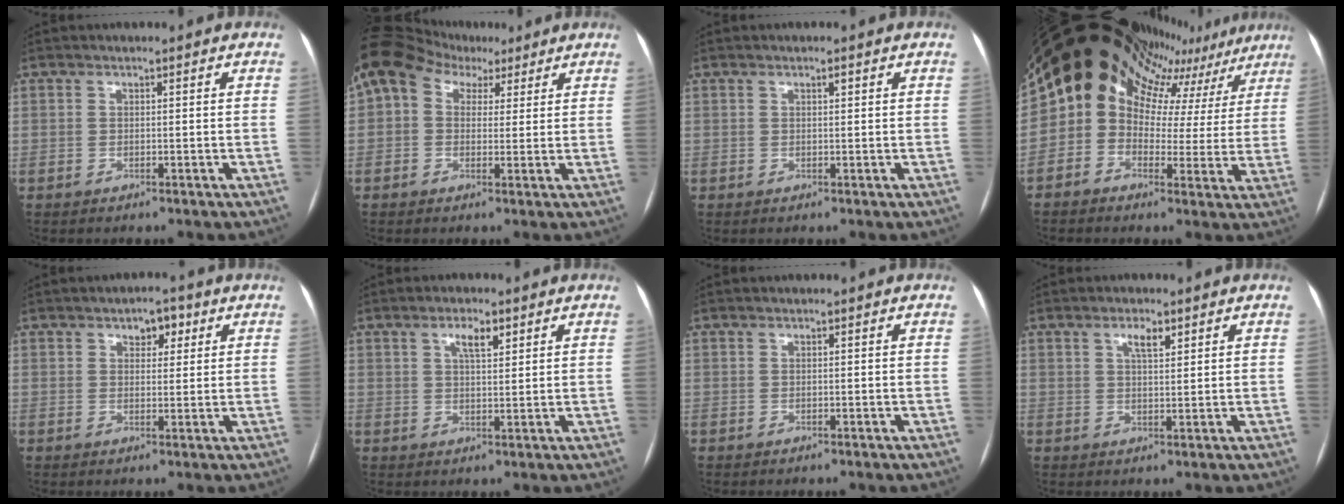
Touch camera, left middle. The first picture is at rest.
{"total": 7.6, "force": [3.5, 5.6, 3.7], "torque": [-0.077, 0.051, 0.069]}
{"total": 0.7, "force": [0.4, 0.2, 0.6], "torque": [-0.012, 0.000, 0.006]}
{"total": 19.5, "force": [13.9, 10.9, 8.1], "torque": [-0.146, 0.075, 0.166]}
{"total": 3.4, "force": [1.8, 2.0, 2.1], "torque": [-0.026, 0.009, 0.025]}
{"total": 3.6, "force": [1.9, 1.1, 2.8], "torque": [-0.050, 0.004, 0.032]}
{"total": 0.0}
{"total": 2.6, "force": [1.5, 0.8, 1.9], "torque": [-0.037, 0.002, 0.027]}